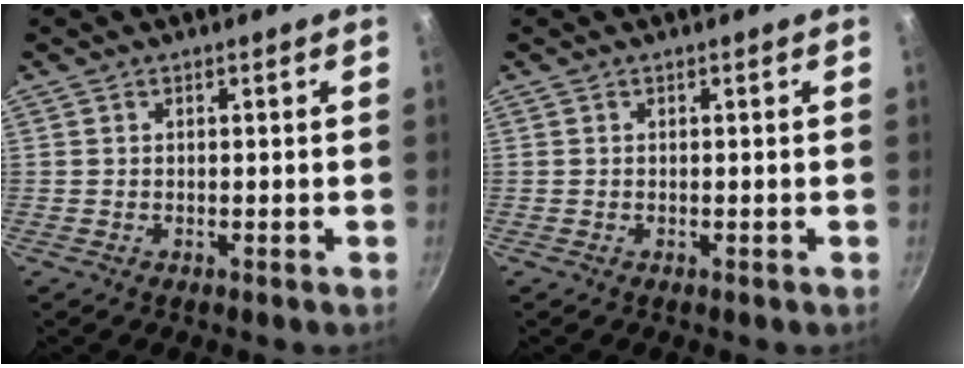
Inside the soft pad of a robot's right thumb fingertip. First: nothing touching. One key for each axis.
{"total": 0.0}